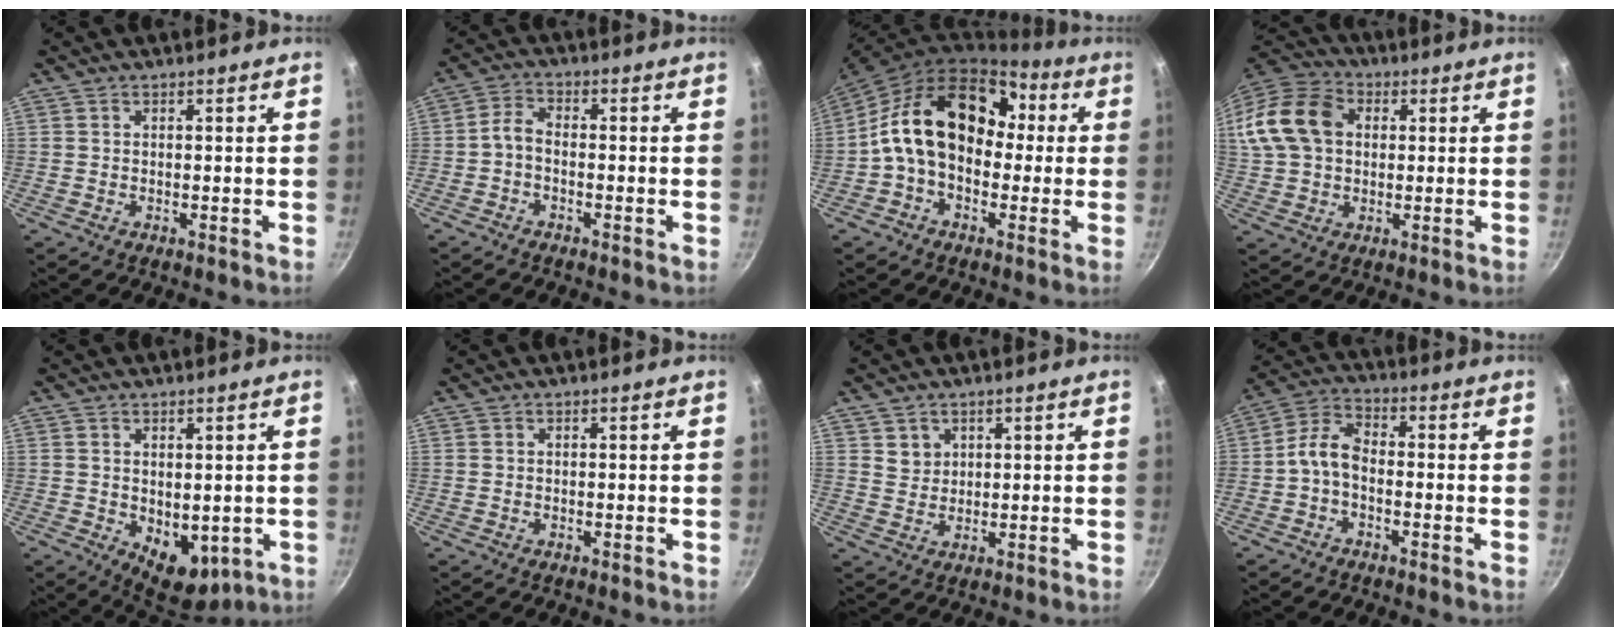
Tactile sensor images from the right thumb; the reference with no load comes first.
{"total": 3.1, "force": [-1.5, 1.7, 2.2], "torque": [-0.051, 0.023, -0.038]}
{"total": 17.8, "force": [1.1, 12.8, 12.2], "torque": [-0.170, 0.049, 0.000]}
{"total": 17.7, "force": [3.2, 13.2, 11.2], "torque": [-0.230, 0.033, 0.047]}
{"total": 8.0, "force": [-0.7, 5.2, 6.1], "torque": [-0.059, -0.017, 0.009]}
{"total": 0.0}
{"total": 2.9, "force": [1.5, 2.4, 0.6], "torque": [0.008, 0.002, 0.030]}
{"total": 5.8, "force": [-2.0, 3.4, 4.3], "torque": [-0.089, 0.035, -0.050]}